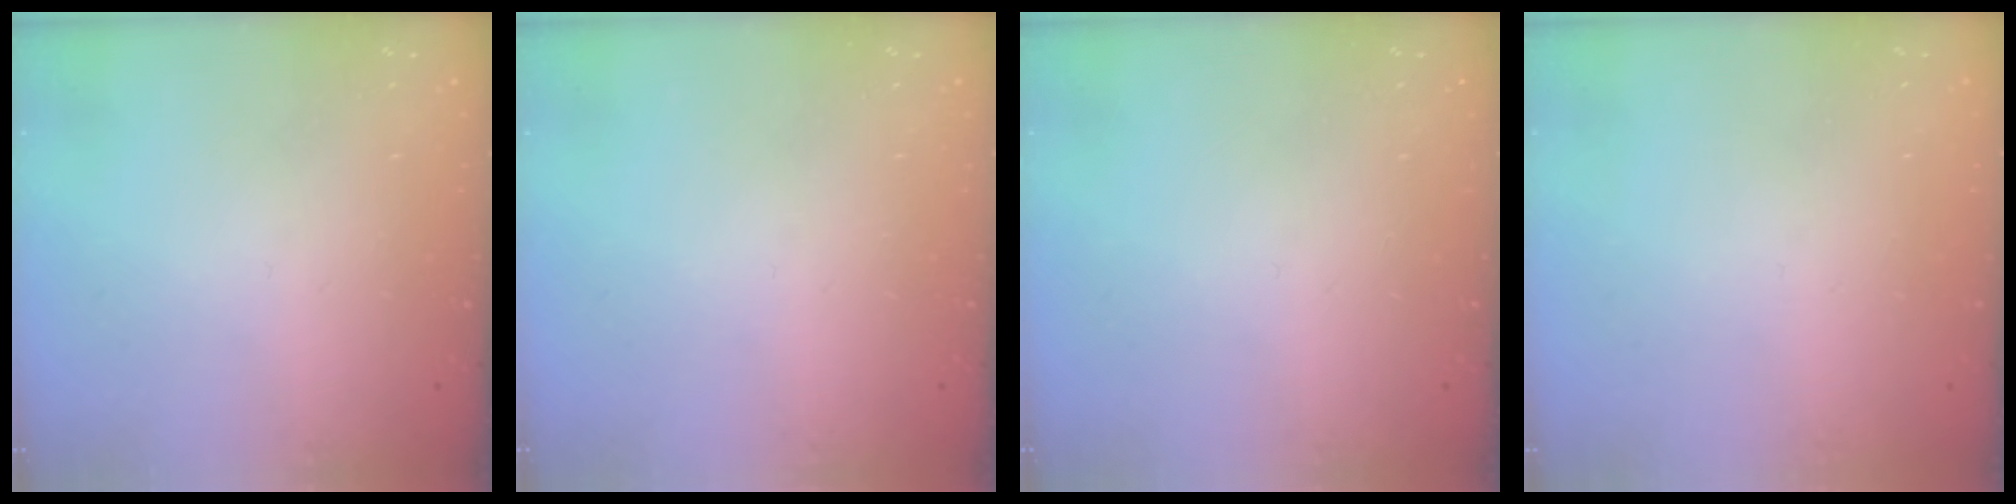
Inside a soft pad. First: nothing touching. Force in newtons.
{"total": 0.0}
{"total": 0.0}
{"total": 0.0}